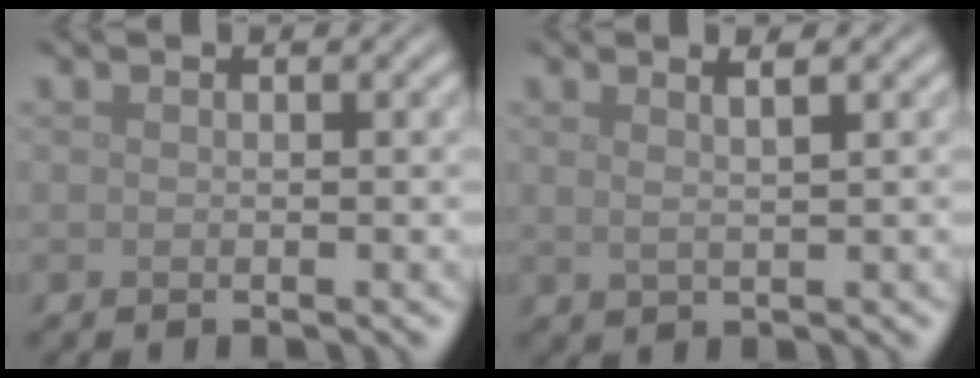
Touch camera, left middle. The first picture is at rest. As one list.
[{"total": 2.1, "force": [1.2, 0.7, 1.5], "torque": [-0.017, 0.000, 0.009]}]